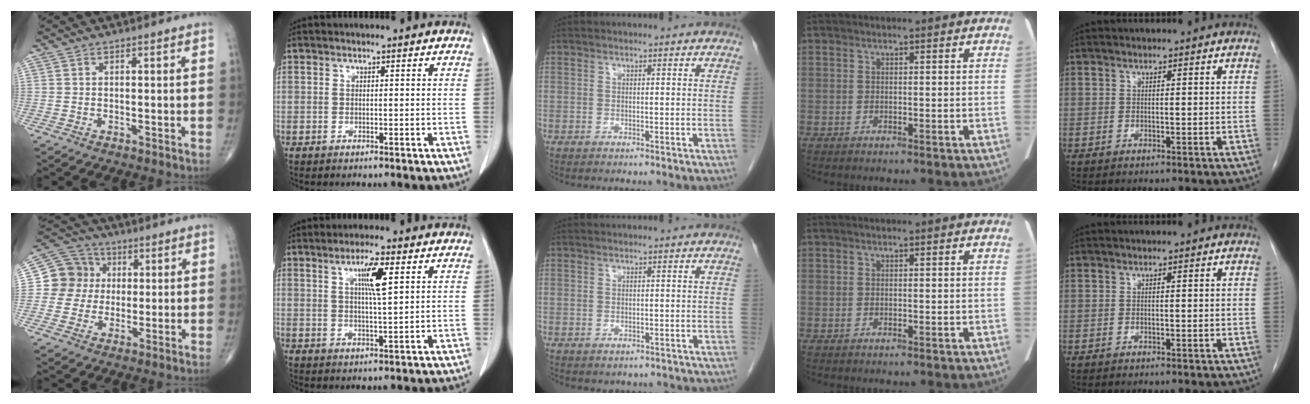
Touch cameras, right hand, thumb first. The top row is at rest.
{"thumb": {"total": 9.0, "force": [0.8, 8.6, 2.5], "torque": [-0.009, 0.013, 0.003]}, "index": {"total": 5.7, "force": [2.2, 0.3, 5.3], "torque": [-0.092, -0.002, 0.038]}, "middle": {"total": 1.2, "force": [-0.9, 0.8, 0.2], "torque": [-0.003, 0.001, -0.009]}}